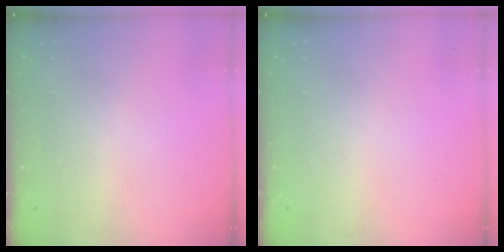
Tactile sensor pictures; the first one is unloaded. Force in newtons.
{"total": 0.0}